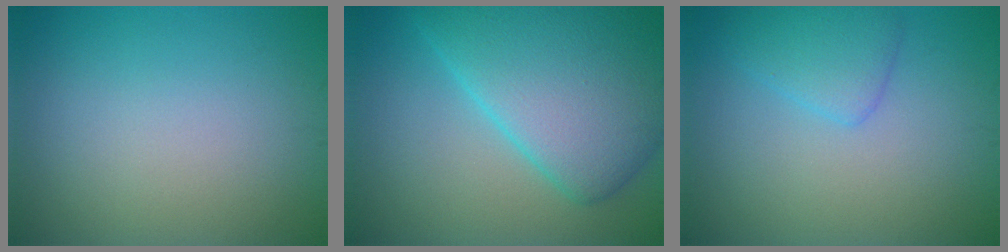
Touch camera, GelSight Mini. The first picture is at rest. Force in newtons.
{"total": 10.9, "press": 10.9, "slide": 0.2}
{"total": 2.6, "press": 2.6, "slide": 0.1}